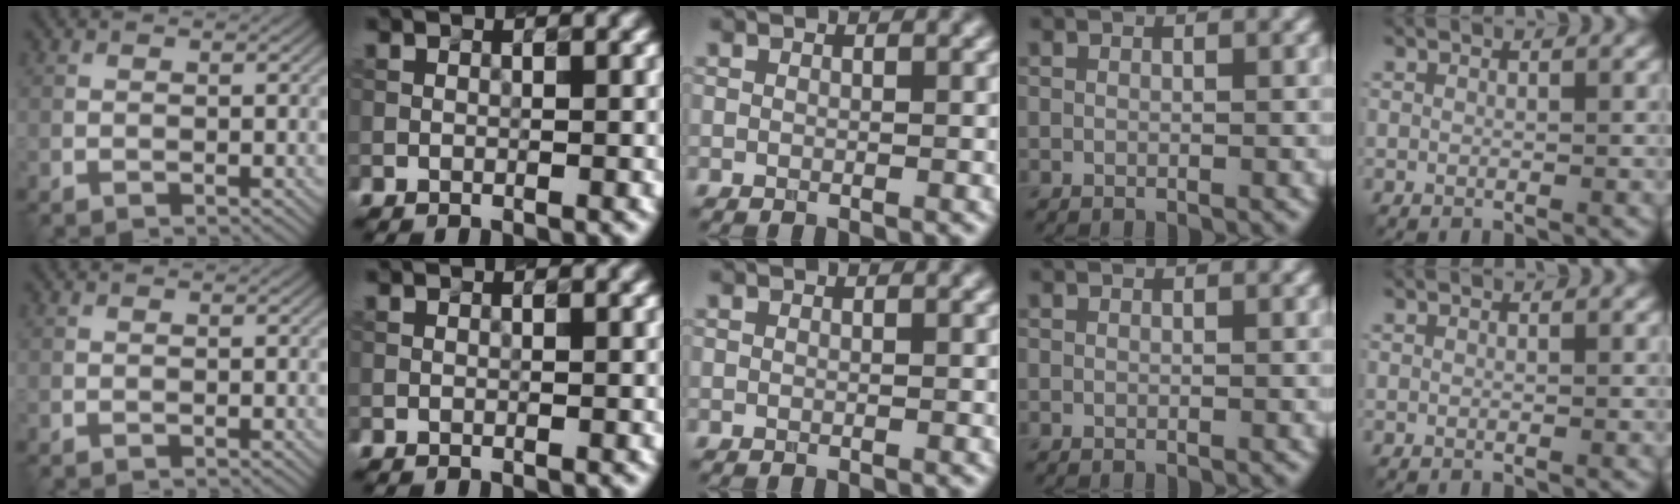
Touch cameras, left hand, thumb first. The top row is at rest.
{}